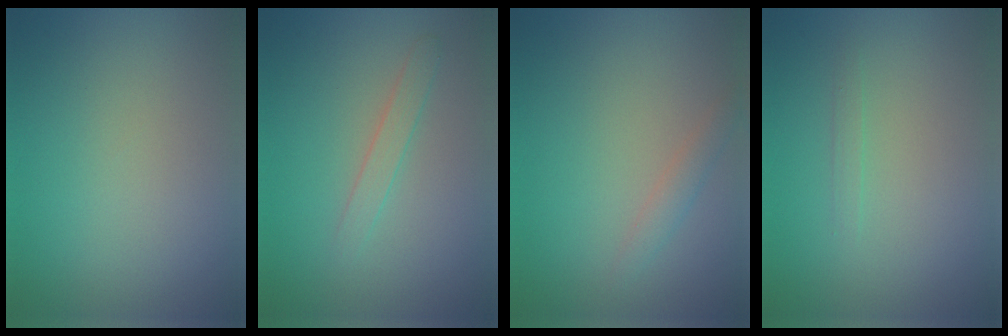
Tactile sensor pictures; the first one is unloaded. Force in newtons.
{"total": 1.4, "press": 1.4, "slide": 0.1}
{"total": 1.3, "press": 1.3, "slide": 0.1}
{"total": 0.6, "press": 0.6, "slide": 0.0}